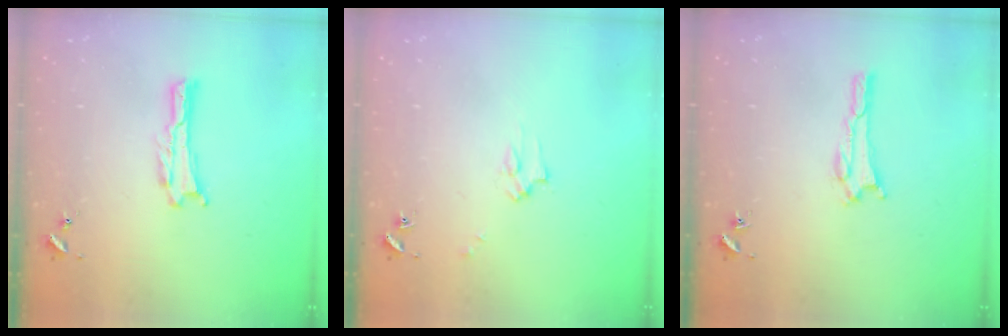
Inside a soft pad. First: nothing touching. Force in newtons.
{"total": 2.2, "press": 2.2, "slide": 0.2}
{"total": 1.5, "press": 1.5, "slide": 0.2}